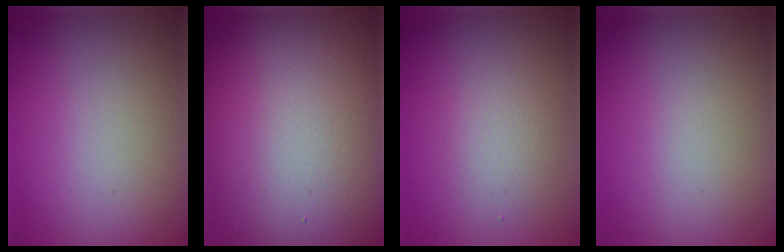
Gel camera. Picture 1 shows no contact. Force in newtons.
{"total": 19.3, "press": 19.3, "slide": 1.0}
{"total": 2.0, "press": 2.0, "slide": 0.2}
{"total": 0.0}